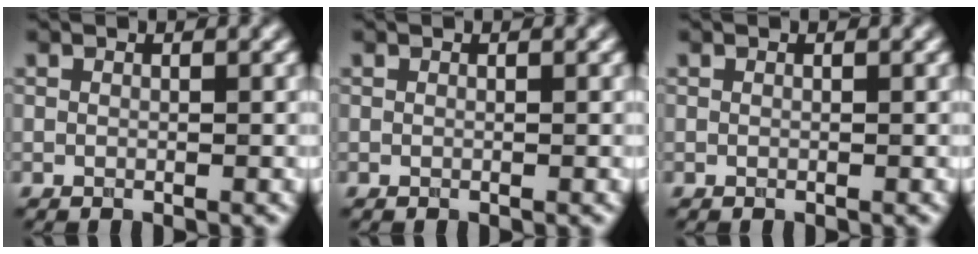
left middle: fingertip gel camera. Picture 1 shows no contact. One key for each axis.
{"total": 0.0}
{"total": 0.0}